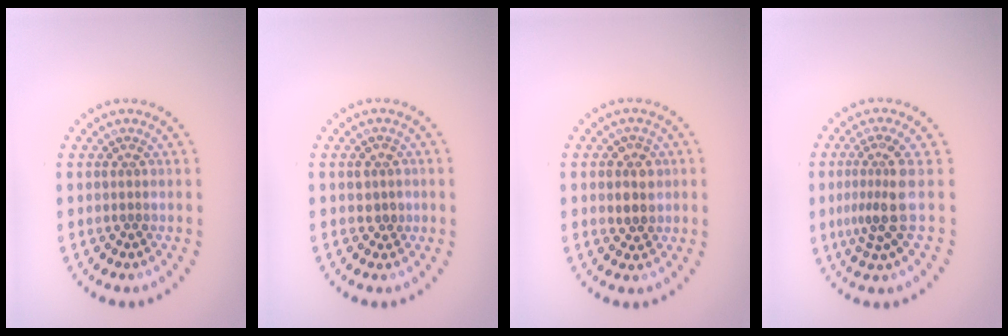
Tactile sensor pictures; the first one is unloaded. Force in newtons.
{"total": 1.3, "press": 1.2, "slide": 0.5}
{"total": 2.6, "press": 2.5, "slide": 0.7}
{"total": 3.4, "press": 2.3, "slide": 2.5}